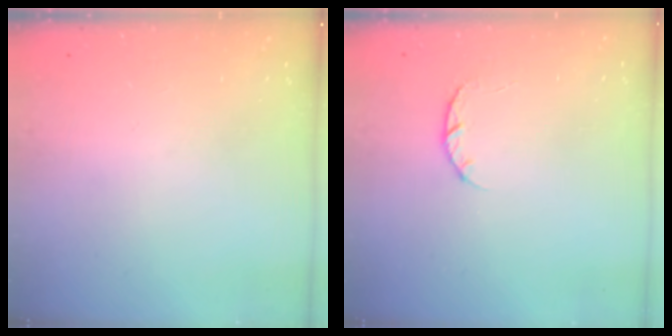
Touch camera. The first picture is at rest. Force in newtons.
{"total": 3.4, "press": 3.4, "slide": 0.5}